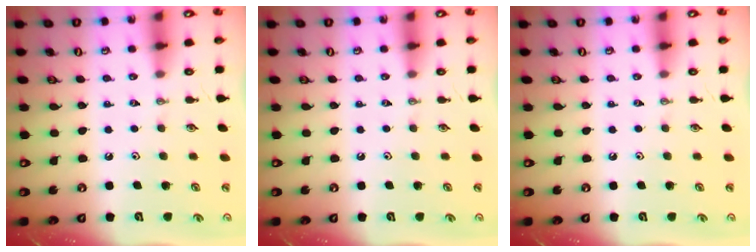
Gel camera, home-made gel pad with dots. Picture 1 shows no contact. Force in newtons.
{"total": 0.0}
{"total": 0.0}